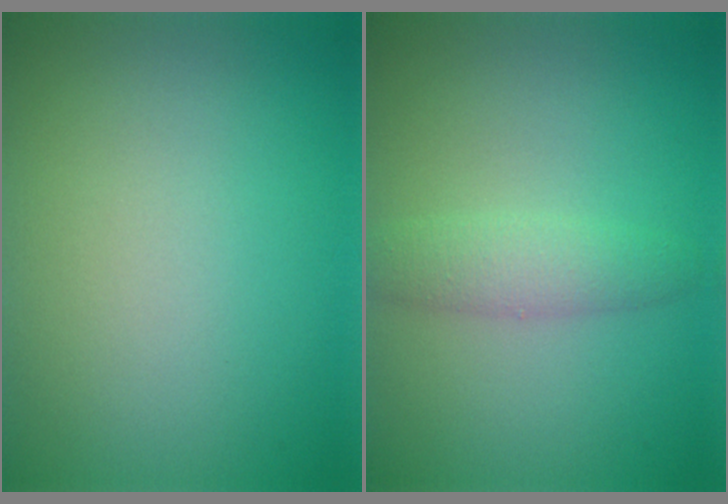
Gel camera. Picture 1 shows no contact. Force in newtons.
{"total": 2.5, "press": 2.5, "slide": 0.1}